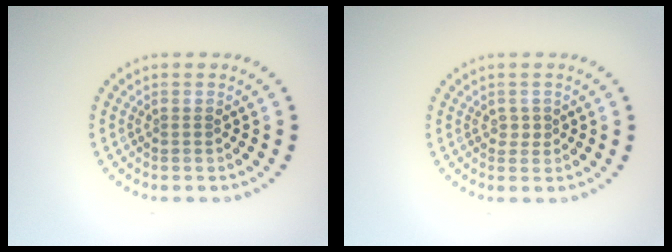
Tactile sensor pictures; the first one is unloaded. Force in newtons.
{"total": 1.0, "press": 0.9, "slide": 0.3}